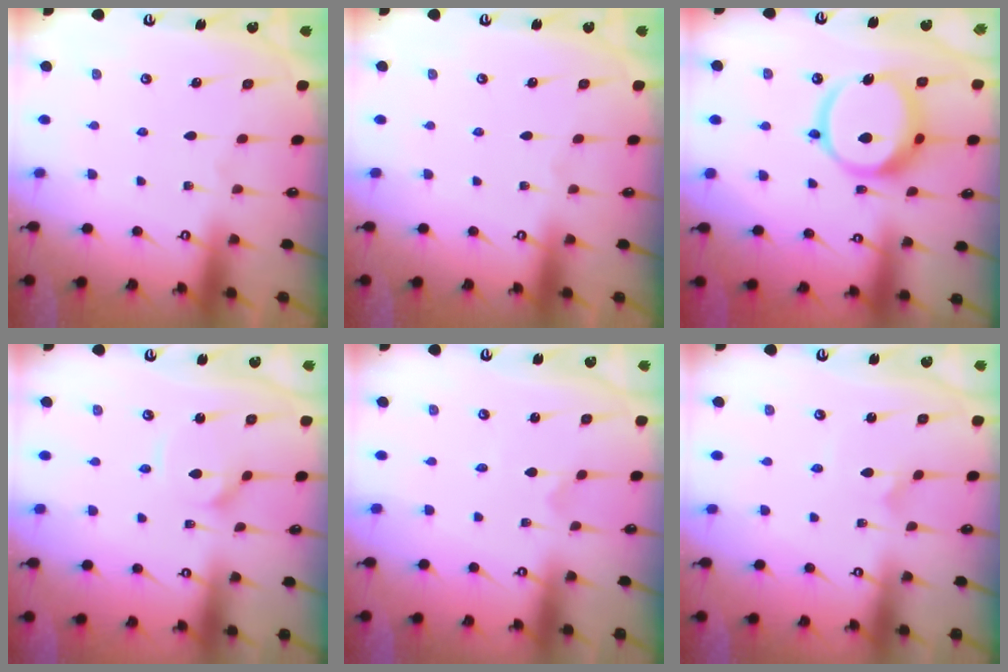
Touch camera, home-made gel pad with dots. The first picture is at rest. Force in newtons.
{"total": 0.0}
{"total": 15.2, "press": 15.1, "slide": 1.8}
{"total": 3.5, "press": 3.4, "slide": 0.3}
{"total": 0.0}
{"total": 2.1, "press": 2.1, "slide": 0.1}